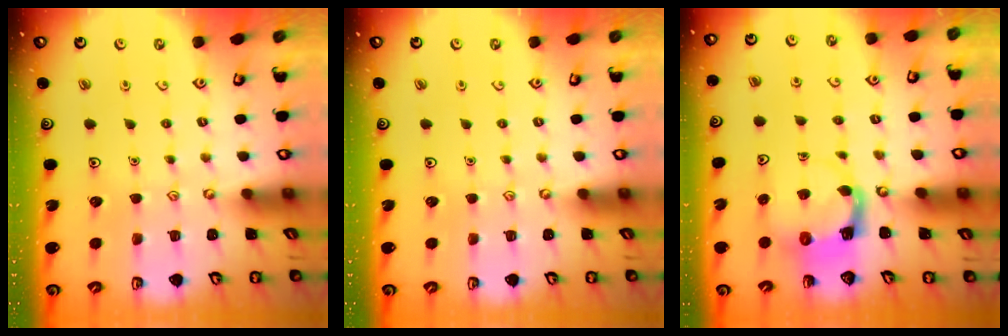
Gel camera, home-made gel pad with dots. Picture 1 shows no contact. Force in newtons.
{"total": 0.0}
{"total": 3.7, "press": 3.7, "slide": 0.6}